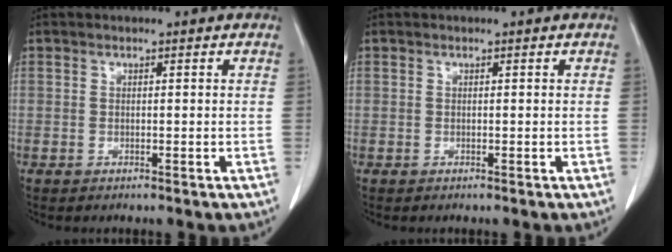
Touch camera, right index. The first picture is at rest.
{"total": 0.0}